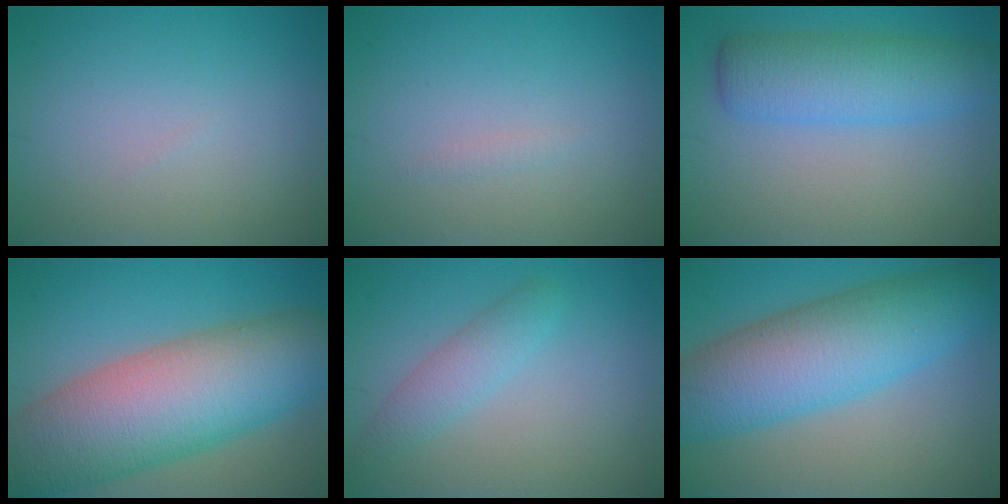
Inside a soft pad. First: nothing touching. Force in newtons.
{"total": 0.5, "press": 0.5, "slide": 0.1}
{"total": 6.0, "press": 6.0, "slide": 0.1}
{"total": 13.7, "press": 13.7, "slide": 0.6}
{"total": 2.5, "press": 2.5, "slide": 0.1}
{"total": 10.1, "press": 10.1, "slide": 0.1}